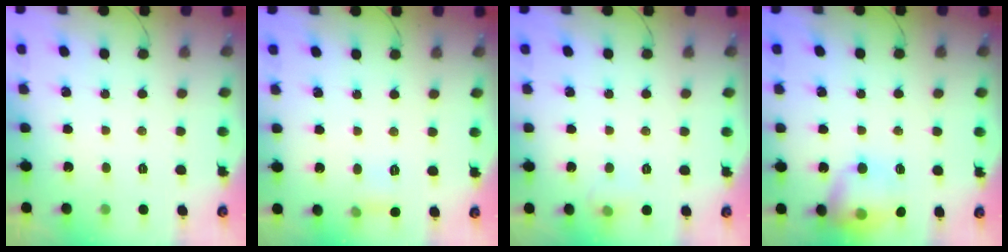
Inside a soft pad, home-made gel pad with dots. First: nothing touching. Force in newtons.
{"total": 5.8, "press": 5.6, "slide": 1.6}
{"total": 8.6, "press": 5.1, "slide": 7.0}
{"total": 14.8, "press": 14.6, "slide": 2.1}